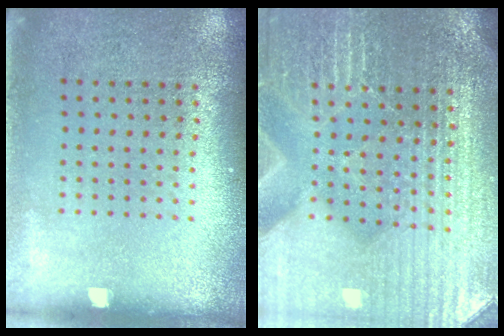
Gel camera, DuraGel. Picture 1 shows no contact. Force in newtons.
{"total": 4.7, "press": 4.5, "slide": 1.4}